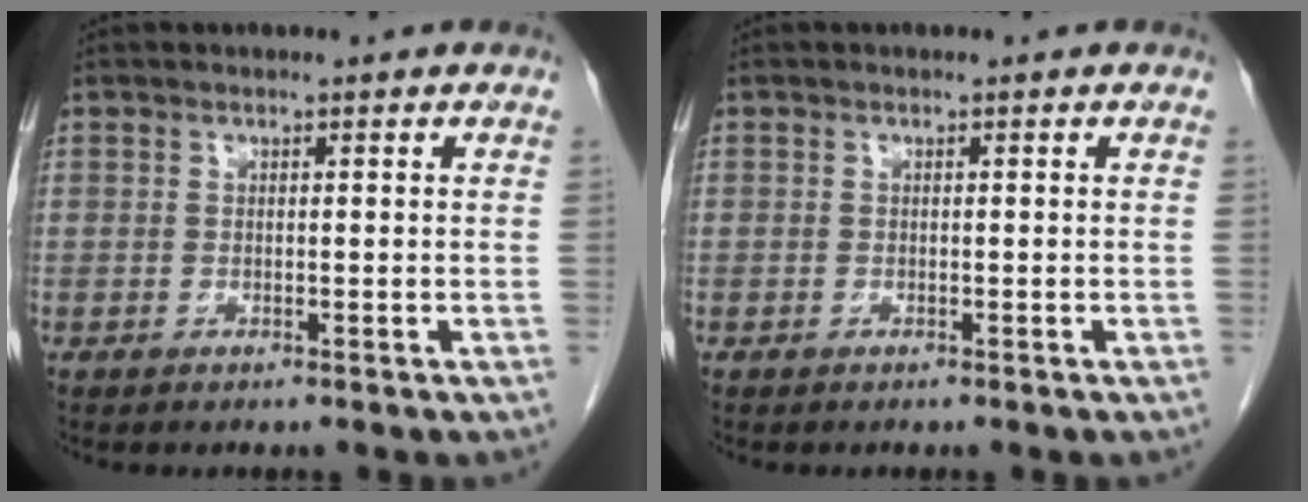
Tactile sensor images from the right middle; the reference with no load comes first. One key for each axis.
{"total": 0.0}